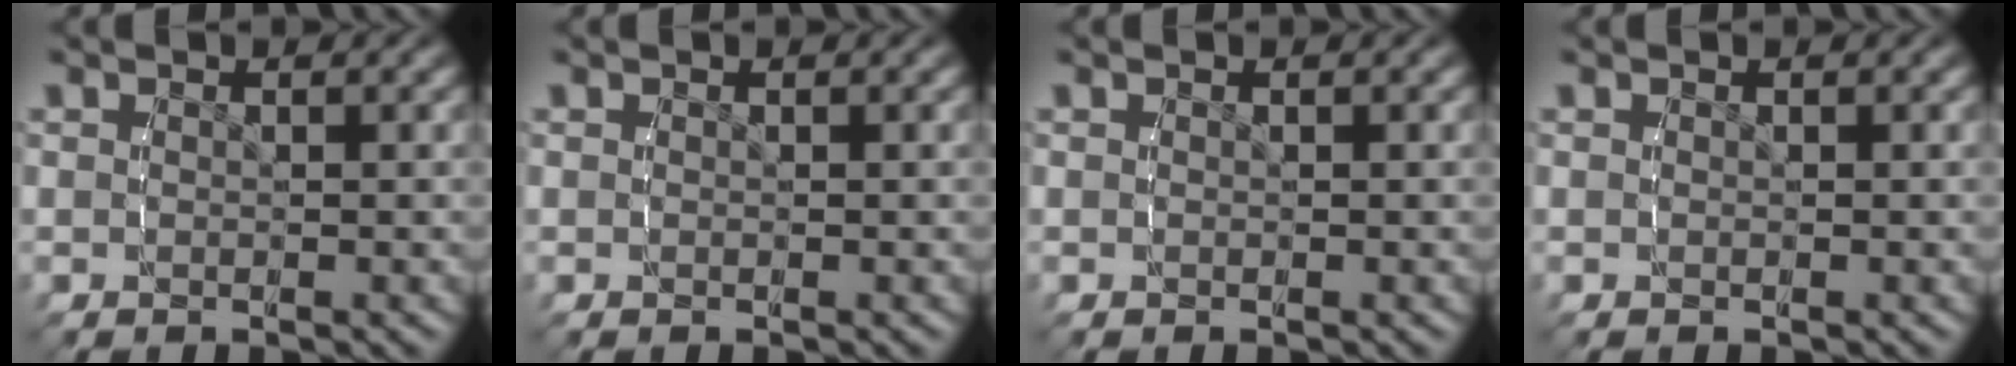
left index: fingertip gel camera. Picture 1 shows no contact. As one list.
[{"total": 0.0}, {"total": 0.0}, {"total": 0.0}]